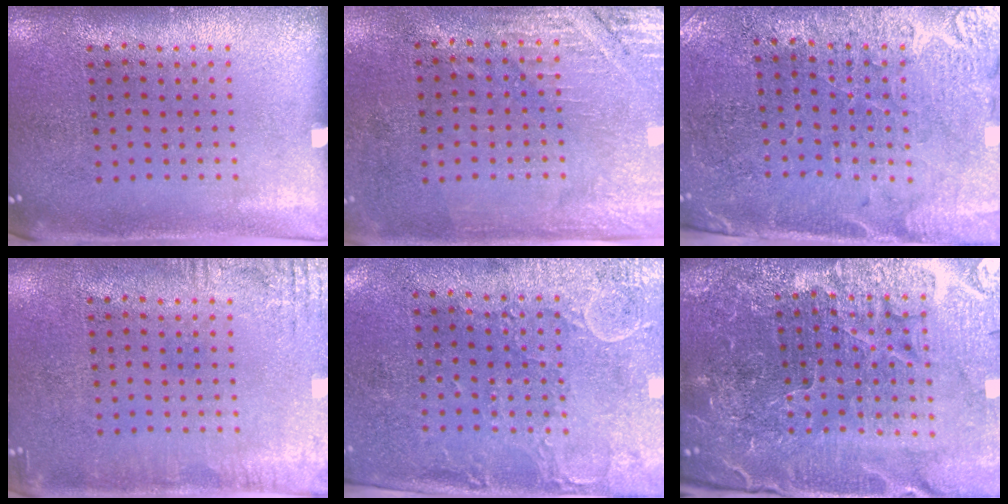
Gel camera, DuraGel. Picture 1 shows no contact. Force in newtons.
{"total": 2.8, "press": 2.6, "slide": 0.9}
{"total": 3.0, "press": 2.9, "slide": 0.9}
{"total": 2.5, "press": 2.5, "slide": 0.2}
{"total": 3.0, "press": 2.4, "slide": 1.7}
{"total": 6.6, "press": 5.8, "slide": 3.1}